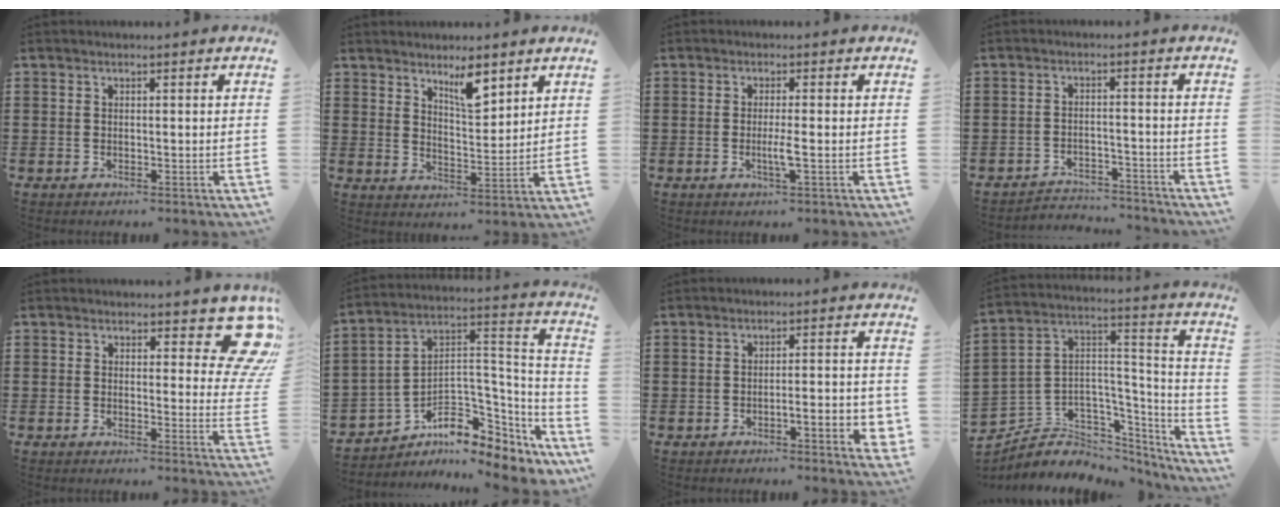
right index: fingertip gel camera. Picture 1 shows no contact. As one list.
[{"total": 5.7, "force": [4.3, 1.5, 3.4], "torque": [-0.061, -0.011, 0.072]}, {"total": 2.6, "force": [-0.6, -0.1, 2.5], "torque": [-0.043, -0.005, -0.013]}, {"total": 3.3, "force": [-3.2, 0.5, 0.1], "torque": [-0.009, 0.002, -0.069]}, {"total": 7.4, "force": [5.0, 2.8, 4.7], "torque": [-0.050, -0.025, 0.082]}, {"total": 7.9, "force": [-4.2, 5.1, 4.4], "torque": [-0.090, -0.014, -0.073]}, {"total": 4.9, "force": [-1.9, 0.9, 4.4], "torque": [-0.063, -0.008, -0.031]}, {"total": 4.9, "force": [-1.5, 4.6, 0.5], "torque": [-0.034, -0.024, -0.025]}]